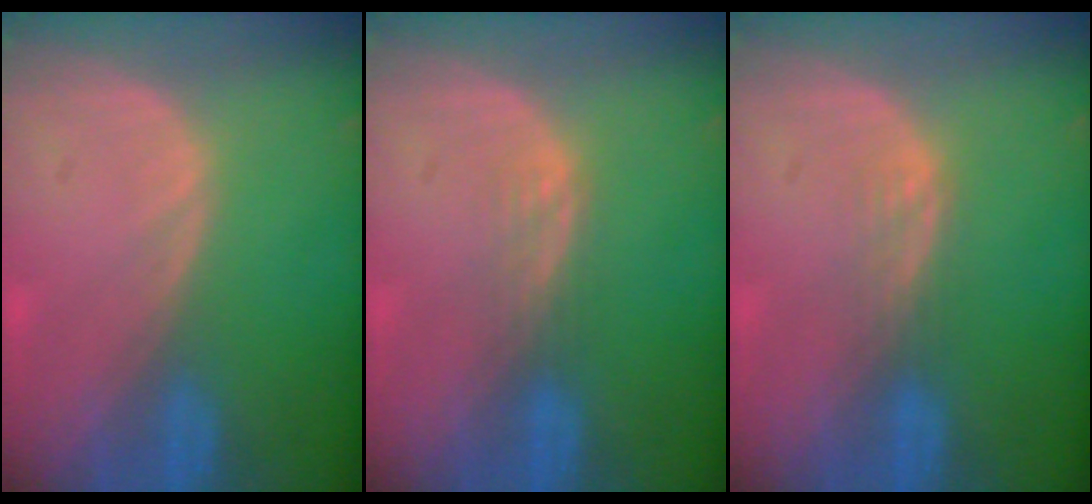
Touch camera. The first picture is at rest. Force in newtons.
{"total": 1.9, "press": 1.9, "slide": 0.3}
{"total": 1.9, "press": 1.9, "slide": 0.3}